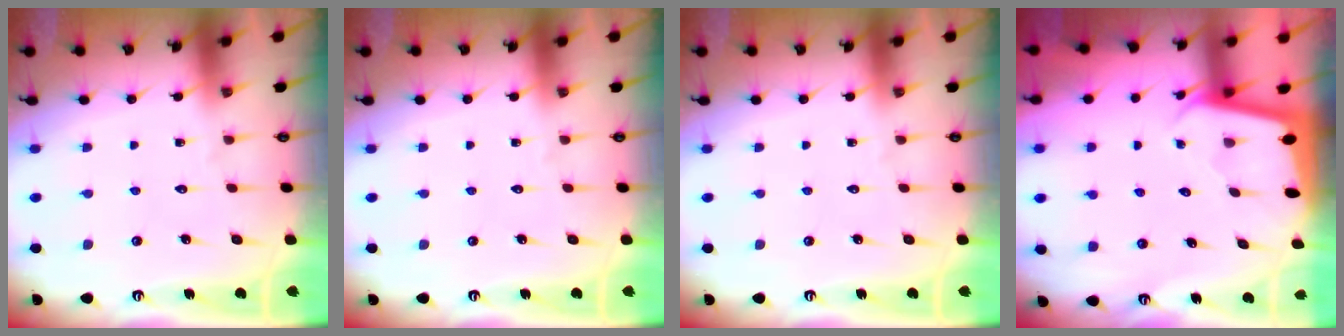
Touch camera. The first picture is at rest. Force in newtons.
{"total": 0.0}
{"total": 0.0}
{"total": 1.9, "press": 1.9, "slide": 0.1}